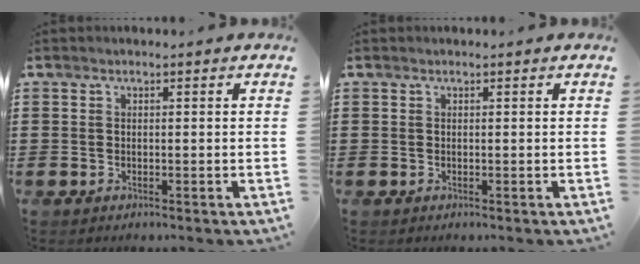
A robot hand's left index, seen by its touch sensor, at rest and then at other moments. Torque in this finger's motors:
{"motor_torque": [0.61, 0.70, 0.04, 0.01]}